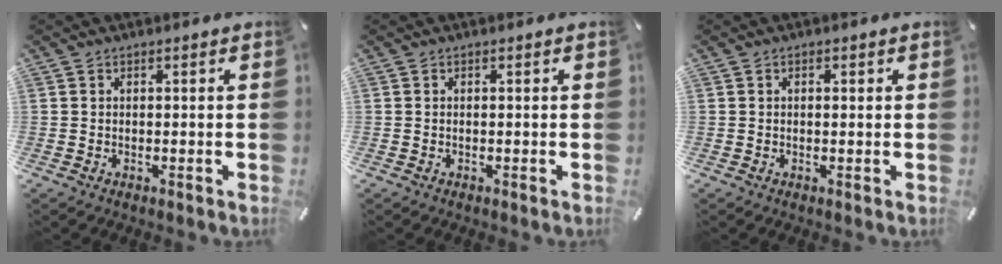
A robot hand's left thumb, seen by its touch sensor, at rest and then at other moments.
{"total": 0.0}
{"total": 0.8, "force": [0.1, 0.4, 0.7], "torque": [-0.014, 0.002, 0.000]}